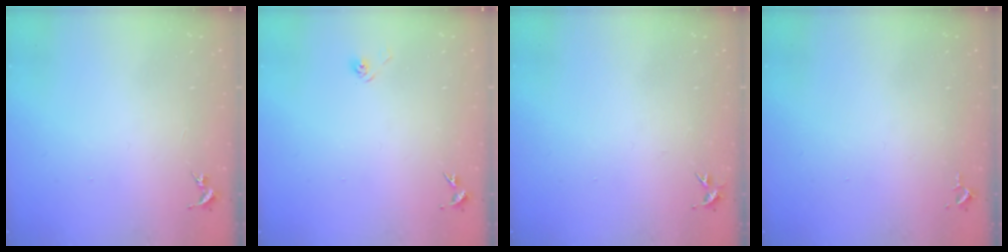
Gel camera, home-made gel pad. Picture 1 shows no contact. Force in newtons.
{"total": 2.9, "press": 2.5, "slide": 1.5}
{"total": 3.6, "press": 3.5, "slide": 0.4}
{"total": 2.6, "press": 2.6, "slide": 0.4}